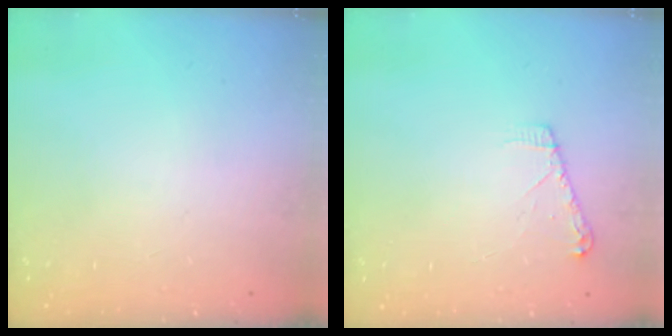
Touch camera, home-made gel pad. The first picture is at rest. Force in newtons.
{"total": 5.1, "press": 5.1, "slide": 0.6}